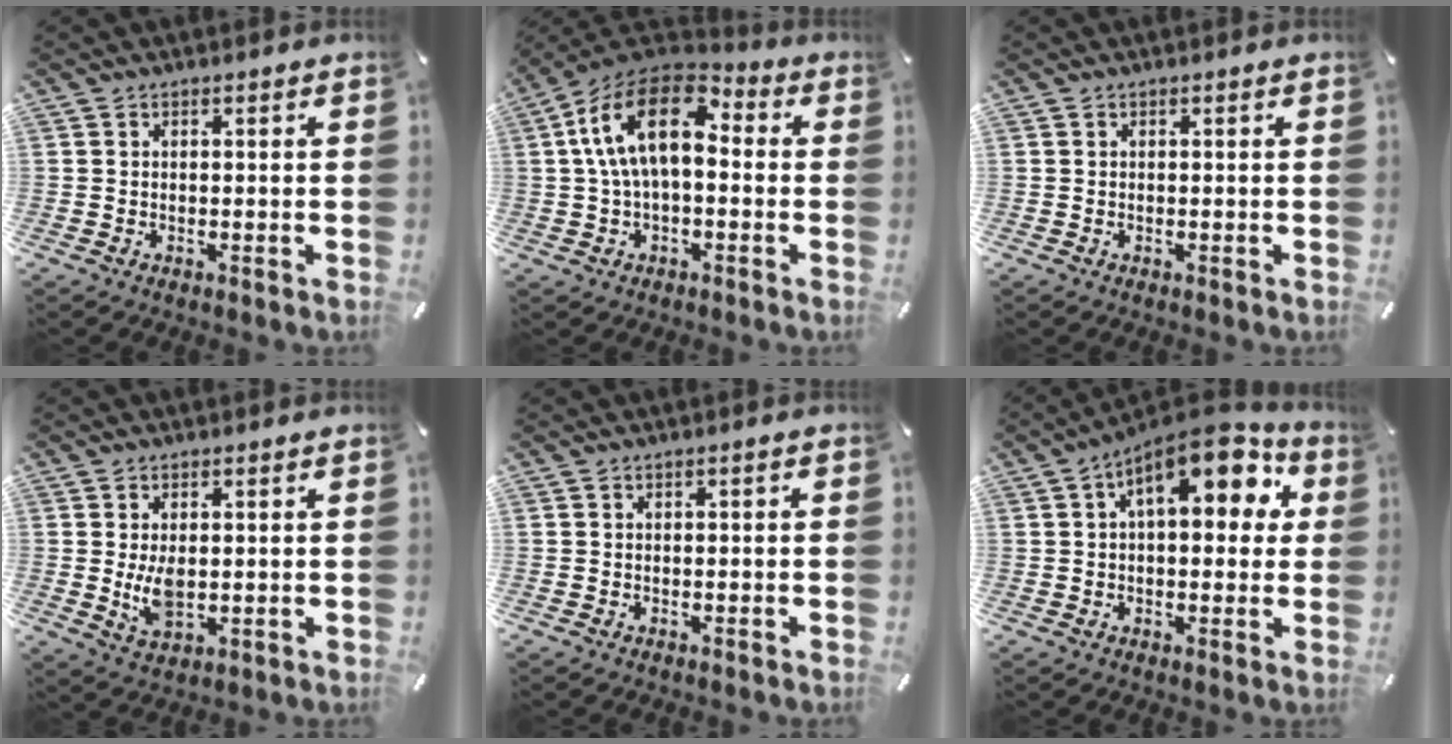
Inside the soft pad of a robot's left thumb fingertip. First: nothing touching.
{"total": 16.4, "force": [2.6, 9.3, 13.2], "torque": [-0.271, 0.003, 0.042]}
{"total": 0.0}
{"total": 5.3, "force": [0.3, 3.2, 4.2], "torque": [-0.100, -0.006, 0.000]}
{"total": 0.7, "force": [-0.3, 0.3, 0.6], "torque": [-0.009, 0.001, -0.006]}
{"total": 14.6, "force": [6.2, 6.7, 11.4], "torque": [-0.150, -0.029, 0.101]}